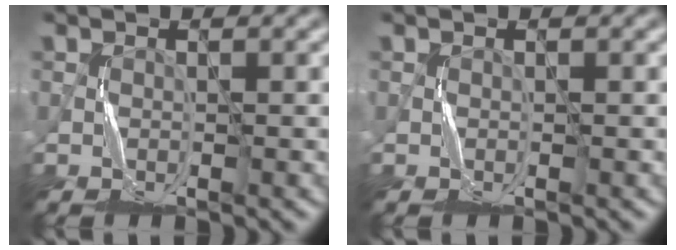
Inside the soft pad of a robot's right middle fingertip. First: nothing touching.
{"total": 0.0}